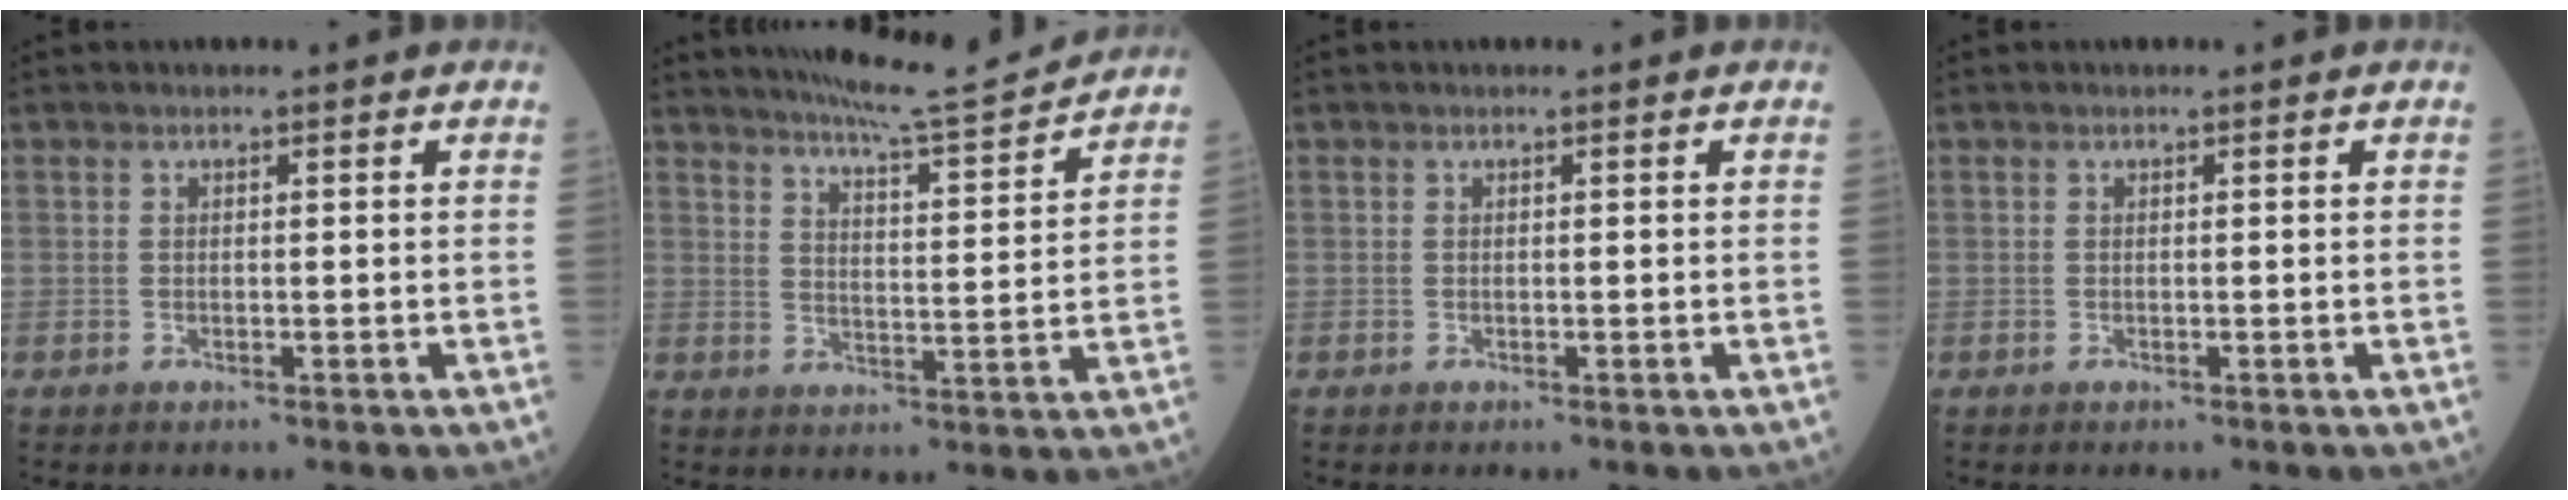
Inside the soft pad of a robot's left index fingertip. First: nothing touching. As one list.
[{"total": 11.4, "force": [10.8, -0.6, 3.4], "torque": [-0.056, -0.006, 0.155]}, {"total": 0.0}, {"total": 0.0}]